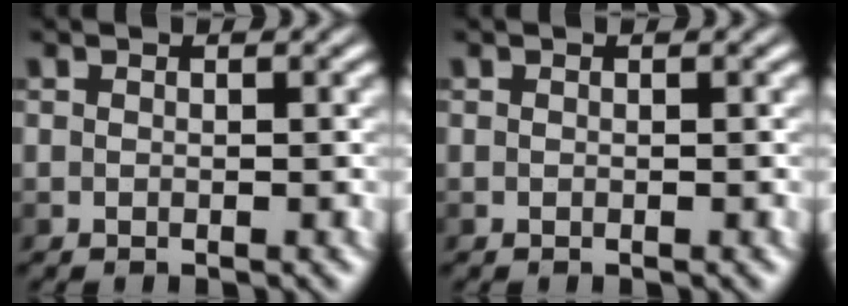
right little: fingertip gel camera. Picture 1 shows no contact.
{"total": 0.0}